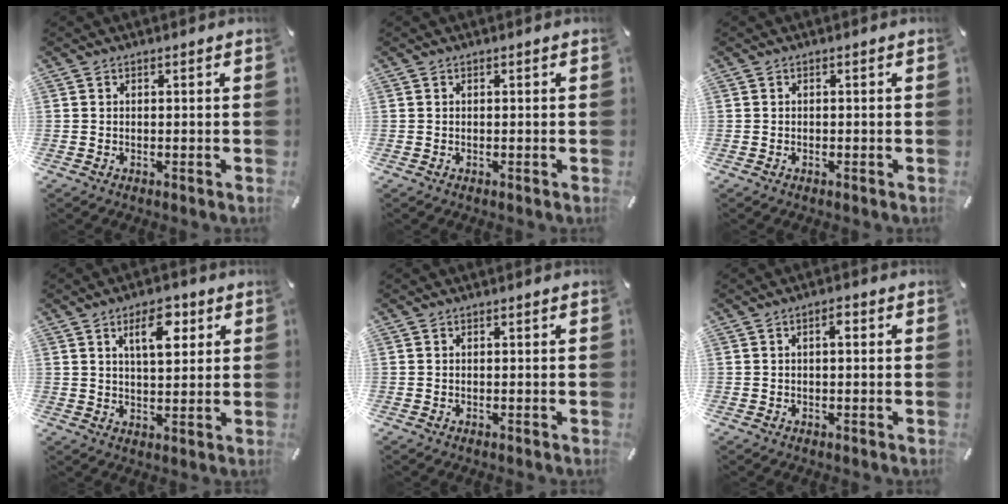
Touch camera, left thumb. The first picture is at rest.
{"total": 0.0}
{"total": 0.0}
{"total": 8.8, "force": [4.1, 4.2, 6.6], "torque": [-0.100, -0.008, 0.065]}
{"total": 0.0}
{"total": 2.2, "force": [0.3, 0.9, 2.0], "torque": [-0.033, 0.005, 0.000]}